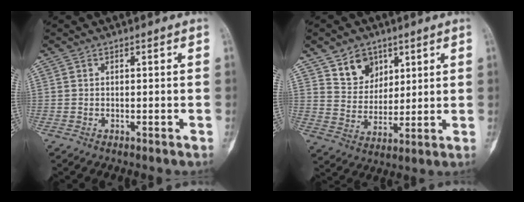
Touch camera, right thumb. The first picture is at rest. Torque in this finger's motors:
{"motor_torque": [-0.44, 0.49, 0.03, 0.02, 0.00]}